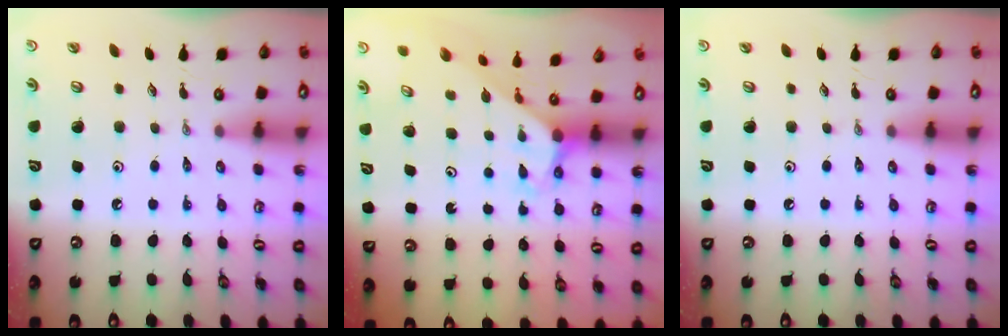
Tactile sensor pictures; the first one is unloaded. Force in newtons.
{"total": 2.8, "press": 2.8, "slide": 0.2}
{"total": 0.0}